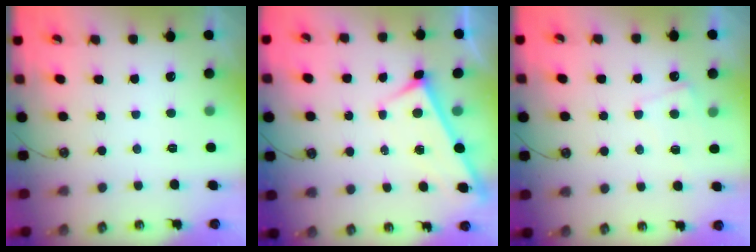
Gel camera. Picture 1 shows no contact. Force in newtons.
{"total": 2.9, "press": 2.9, "slide": 0.3}
{"total": 4.4, "press": 4.4, "slide": 0.5}